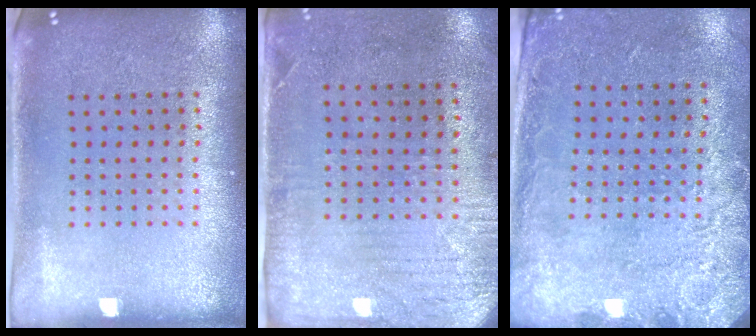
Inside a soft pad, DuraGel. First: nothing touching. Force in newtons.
{"total": 3.0, "press": 2.4, "slide": 1.9}
{"total": 2.6, "press": 2.0, "slide": 1.7}